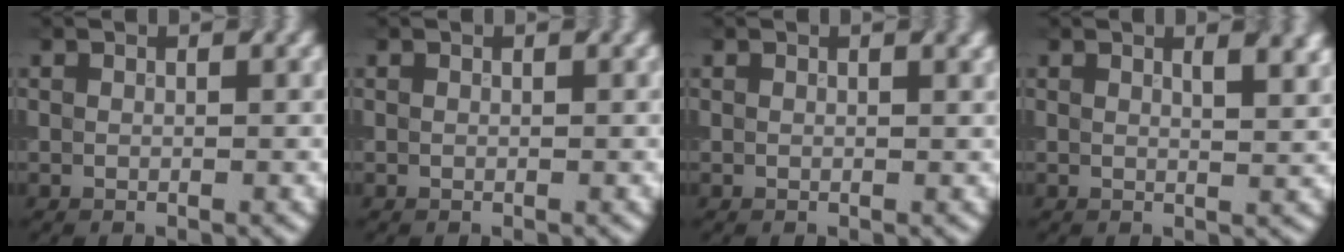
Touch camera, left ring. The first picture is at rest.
{"total": 0.0}
{"total": 0.5, "force": [0.3, 0.1, 0.4], "torque": [-0.004, -0.001, 0.006]}
{"total": 2.5, "force": [1.2, 0.9, 2.0], "torque": [-0.023, 0.003, 0.025]}